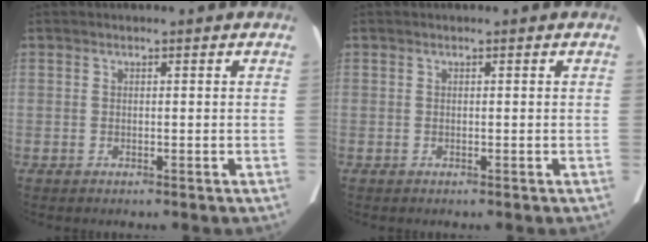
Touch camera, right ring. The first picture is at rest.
{"total": 0.0}